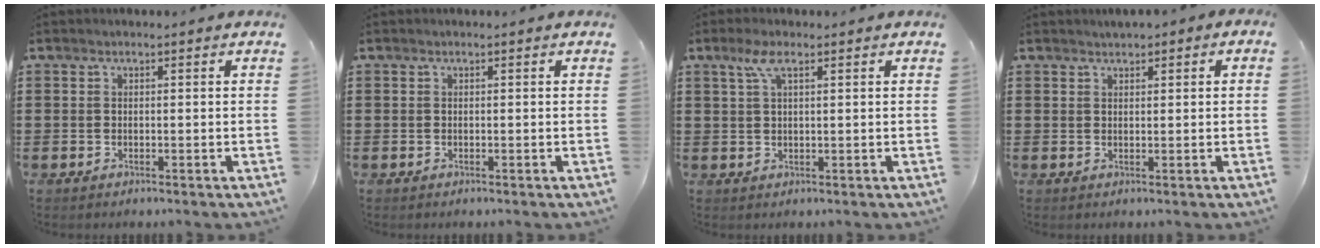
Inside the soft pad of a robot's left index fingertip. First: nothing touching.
{"total": 0.0}
{"total": 3.6, "force": [1.8, 1.0, 3.0], "torque": [-0.066, 0.008, 0.030]}
{"total": 0.9, "force": [0.7, 0.4, 0.3], "torque": [-0.007, 0.005, 0.013]}